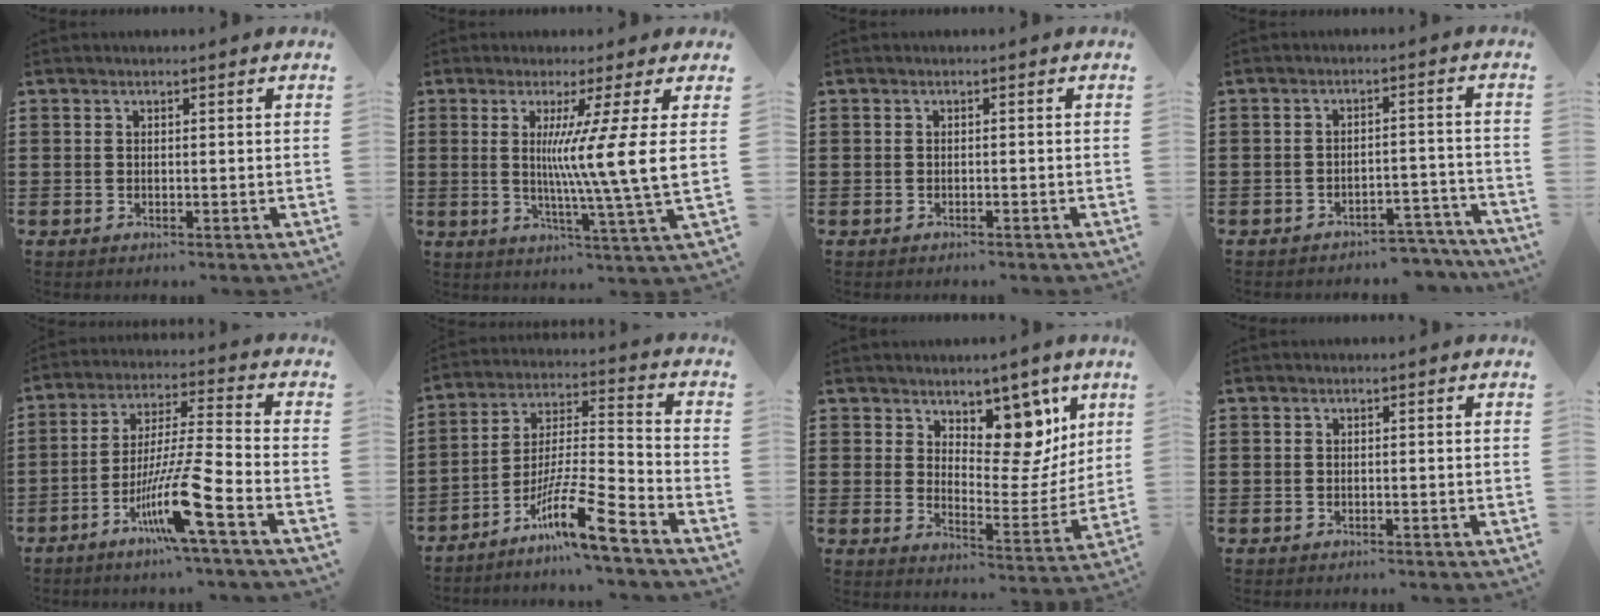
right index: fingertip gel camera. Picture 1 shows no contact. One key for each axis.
{"total": 10.2, "fx": 1.5, "fy": -1.8, "fz": 10.0, "tx": -0.179, "ty": -0.015, "tz": 0.015}
{"total": 0.5, "fx": -0.5, "fy": 0.2, "fz": 0.0, "tx": 0.000, "ty": 0.001, "tz": -0.012}
{"total": 3.5, "fx": -3.3, "fy": 0.5, "fz": 1.0, "tx": -0.020, "ty": 0.005, "tz": -0.068}
{"total": 12.1, "fx": -6.5, "fy": 0.3, "fz": 10.3, "tx": -0.207, "ty": -0.006, "tz": -0.125}
{"total": 12.1, "fx": -8.6, "fy": 1.2, "fz": 8.4, "tx": -0.156, "ty": 0.007, "tz": -0.165}
{"total": 9.7, "fx": 6.6, "fy": 5.1, "fz": 5.0, "tx": -0.082, "ty": -0.044, "tz": 0.115}
{"total": 0.0}